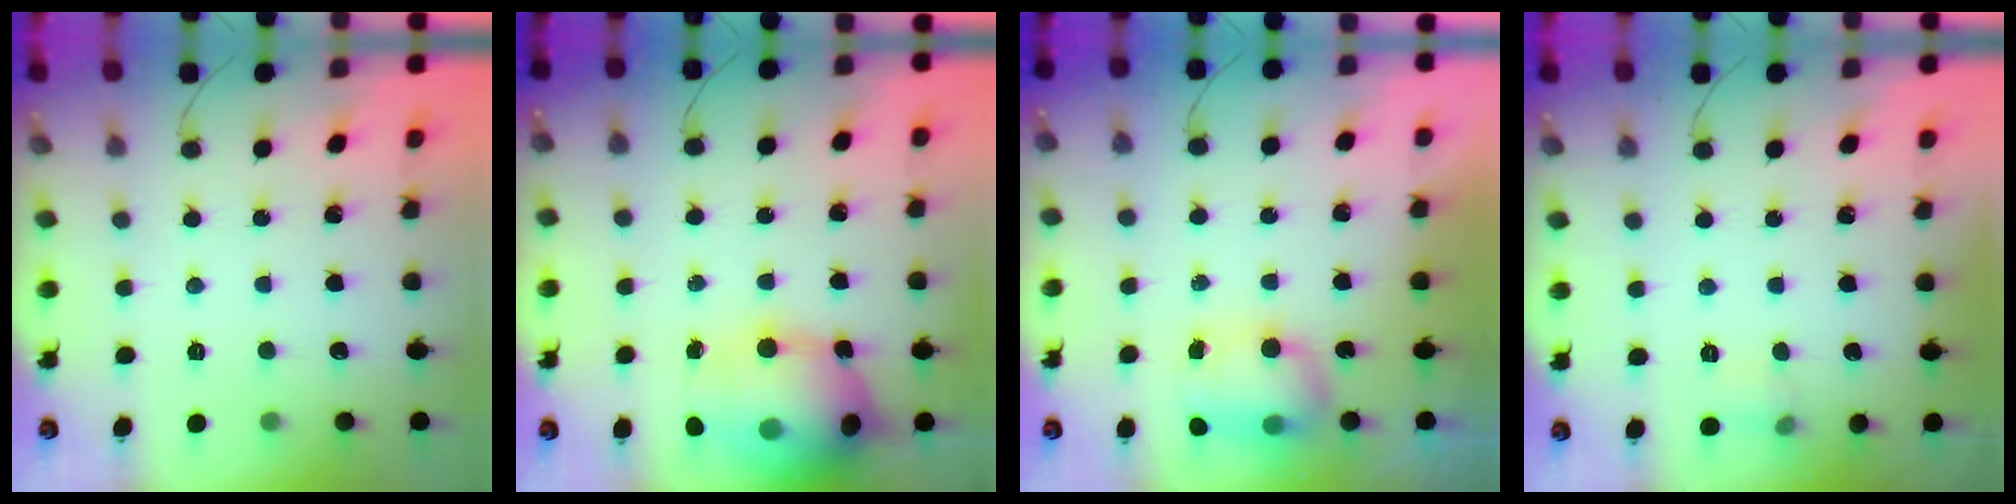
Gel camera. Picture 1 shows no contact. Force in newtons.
{"total": 20.4, "press": 20.0, "slide": 4.3}
{"total": 7.4, "press": 7.2, "slide": 1.3}
{"total": 4.7, "press": 4.3, "slide": 1.8}